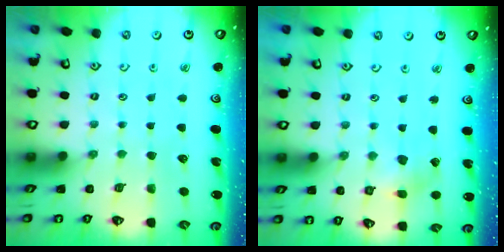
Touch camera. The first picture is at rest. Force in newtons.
{"total": 2.7, "press": 2.7, "slide": 0.3}